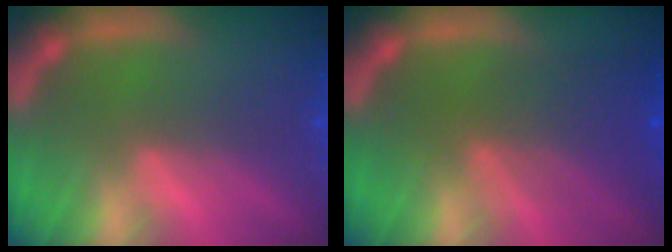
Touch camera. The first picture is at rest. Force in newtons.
{"total": 5.5}